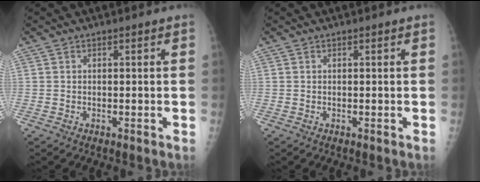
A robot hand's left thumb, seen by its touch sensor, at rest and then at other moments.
{"total": 0.0}